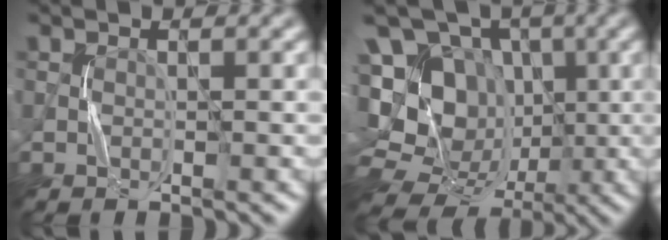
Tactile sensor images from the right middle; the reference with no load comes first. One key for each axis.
{"total": 16.9, "fx": 0.7, "fy": 15.2, "fz": 7.3, "tx": -0.179, "ty": 0.031, "tz": -0.003}